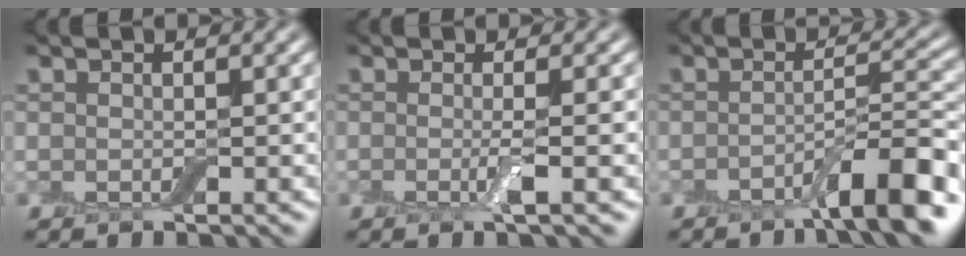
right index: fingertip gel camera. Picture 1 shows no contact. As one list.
[{"total": 2.4, "force": [-0.4, 0.4, 2.3], "torque": [-0.042, -0.009, -0.012]}, {"total": 6.3, "force": [-3.5, 1.2, 5.1], "torque": [-0.070, 0.010, -0.055]}]